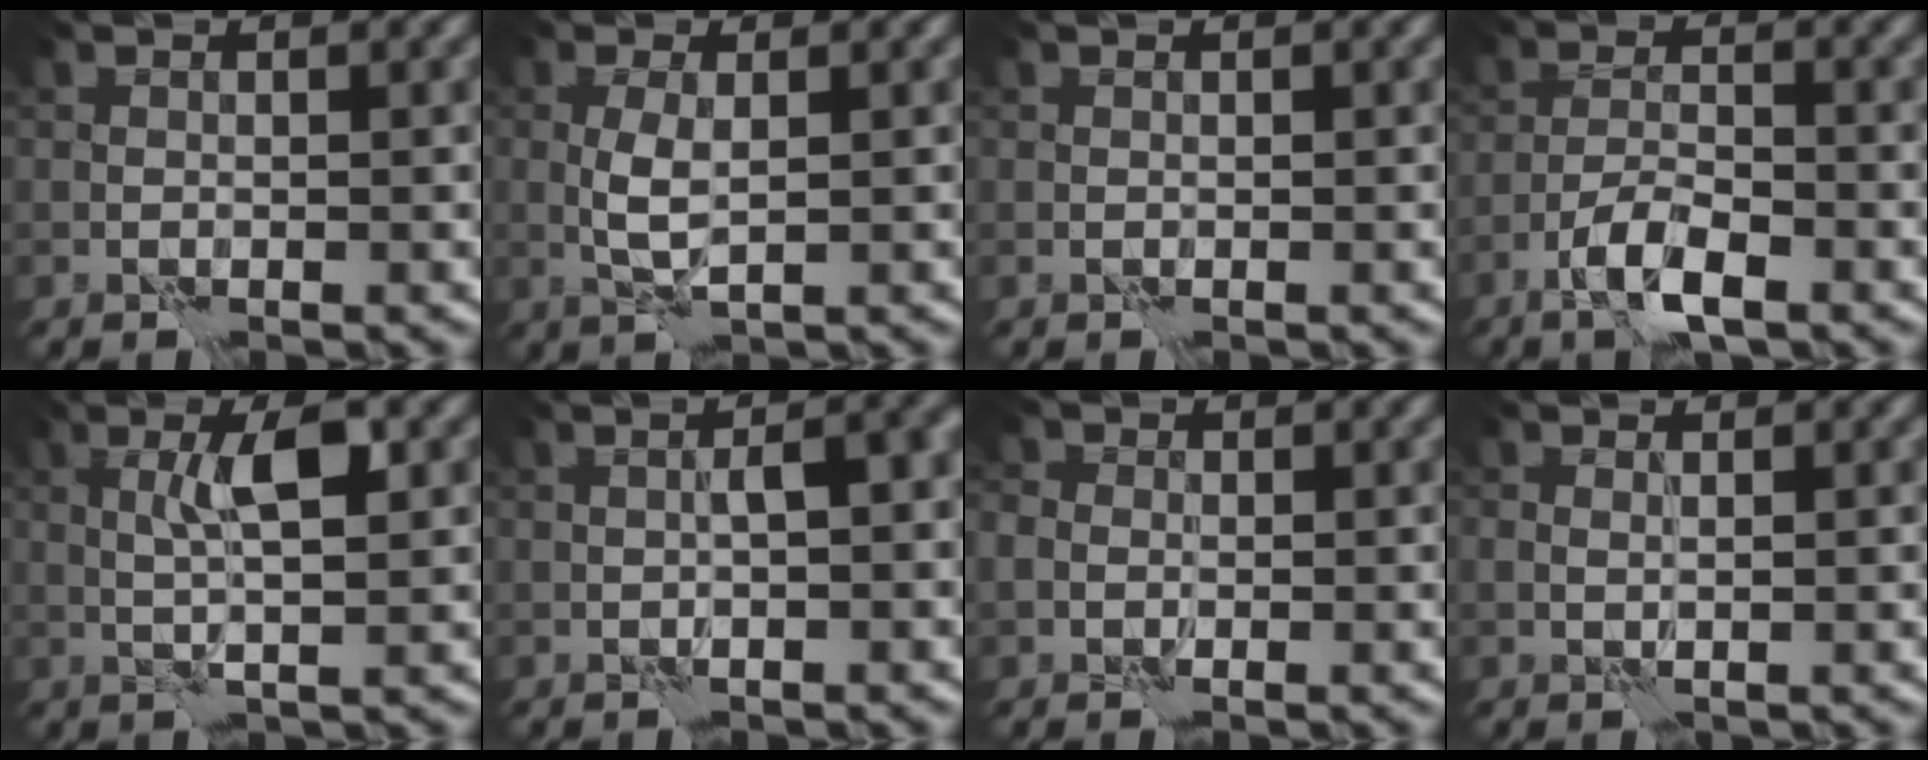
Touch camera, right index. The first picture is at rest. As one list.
[{"total": 2.3, "force": [0.3, 0.6, 2.3], "torque": [-0.053, 0.001, 0.006]}, {"total": 0.0}, {"total": 3.7, "force": [-2.3, 0.8, 2.9], "torque": [-0.057, 0.003, -0.046]}, {"total": 3.7, "force": [1.2, 0.4, 3.5], "torque": [-0.068, 0.006, 0.020]}, {"total": 2.5, "force": [-0.2, 0.4, 2.5], "torque": [-0.042, 0.010, -0.002]}, {"total": 1.4, "force": [-0.1, 1.3, 0.6], "torque": [0.000, 0.002, -0.010]}, {"total": 0.6, "force": [0.4, 0.1, 0.4], "torque": [-0.011, -0.004, 0.008]}]